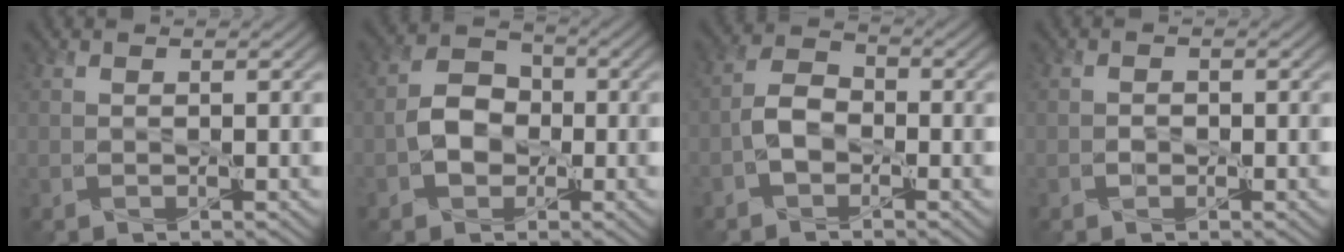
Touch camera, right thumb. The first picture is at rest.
{"total": 4.9, "force": [-1.2, 3.8, 2.8], "torque": [-0.053, 0.004, -0.026]}
{"total": 3.8, "force": [-1.6, 2.4, 2.5], "torque": [-0.052, 0.010, -0.040]}
{"total": 0.9, "force": [-0.4, 0.7, 0.4], "torque": [-0.006, -0.002, -0.009]}